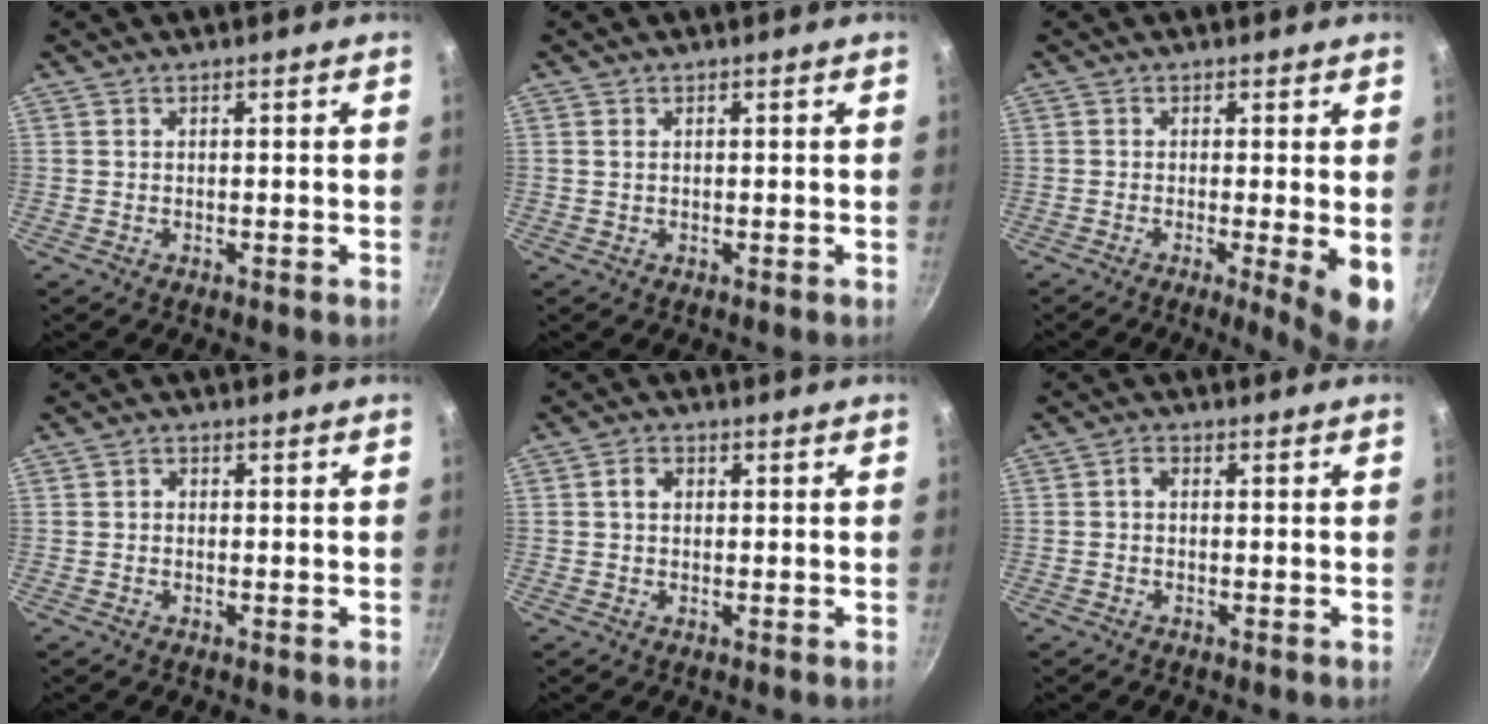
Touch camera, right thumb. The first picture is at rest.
{"total": 0.7, "force": [0.2, 0.4, 0.4], "torque": [-0.009, 0.001, 0.003]}
{"total": 7.0, "force": [-1.0, 0.9, 6.9], "torque": [-0.091, -0.014, -0.012]}
{"total": 1.0, "force": [-0.2, 0.9, 0.5], "torque": [-0.006, 0.005, -0.003]}
{"total": 2.5, "force": [0.3, 2.0, 1.5], "torque": [-0.016, 0.005, 0.003]}
{"total": 1.5, "force": [-0.3, 1.1, 1.0], "torque": [-0.021, 0.008, -0.008]}